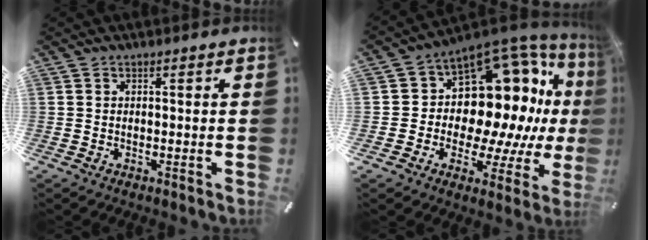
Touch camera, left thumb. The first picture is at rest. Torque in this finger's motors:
{"motor_torque": [1.62, 2.55, 1.61, -0.61, 0.36]}